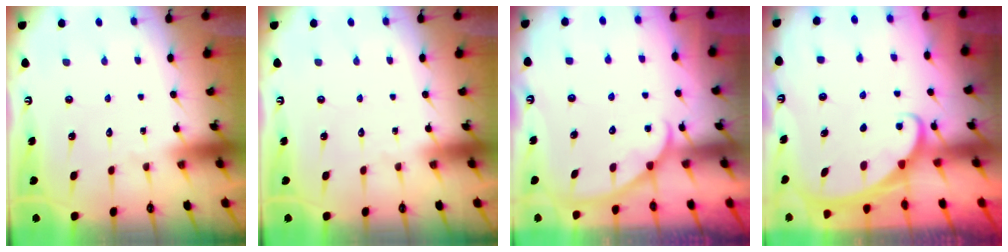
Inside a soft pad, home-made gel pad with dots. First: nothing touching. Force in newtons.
{"total": 0.0}
{"total": 1.9, "press": 1.9, "slide": 0.2}
{"total": 1.9, "press": 1.9, "slide": 0.1}